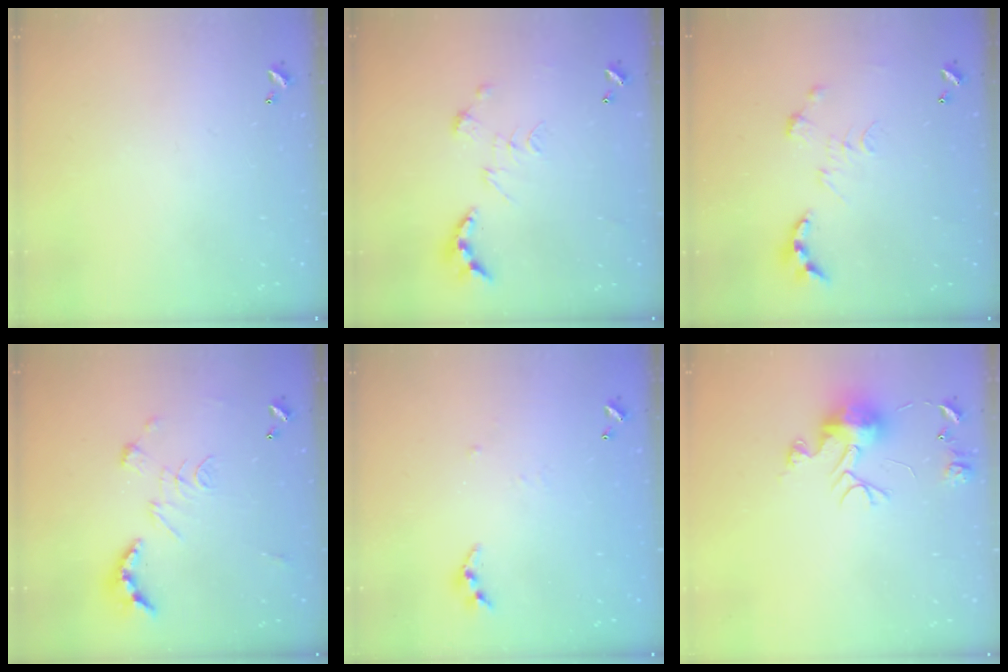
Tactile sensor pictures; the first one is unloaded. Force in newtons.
{"total": 0.8, "press": 0.8, "slide": 0.3}
{"total": 0.0}
{"total": 2.5, "press": 2.0, "slide": 1.5}
{"total": 3.4, "press": 3.4, "slide": 0.4}
{"total": 11.6, "press": 11.6, "slide": 1.1}